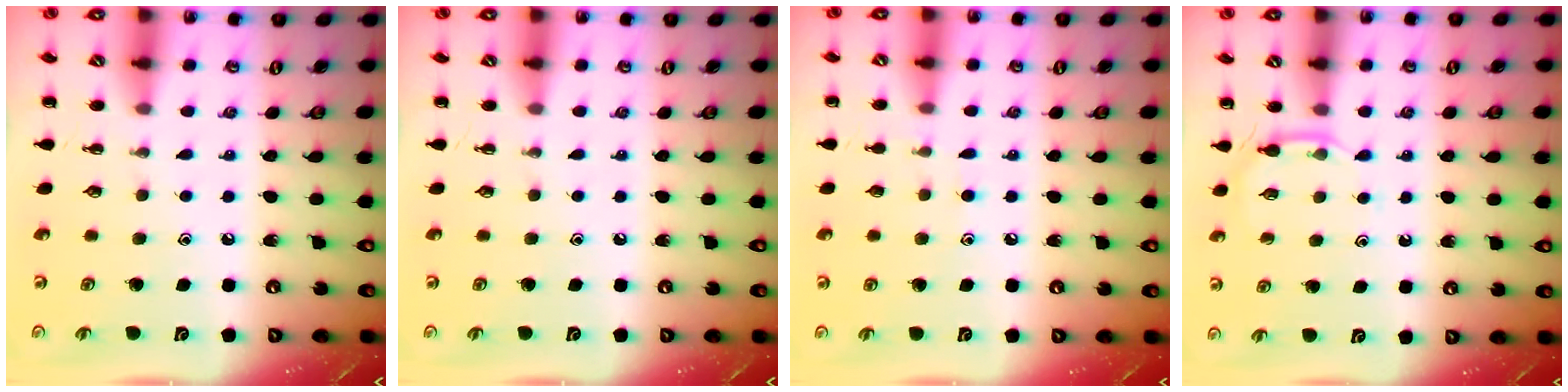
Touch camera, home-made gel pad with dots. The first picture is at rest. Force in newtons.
{"total": 0.0}
{"total": 5.3, "press": 5.0, "slide": 1.9}
{"total": 5.0, "press": 4.8, "slide": 1.4}